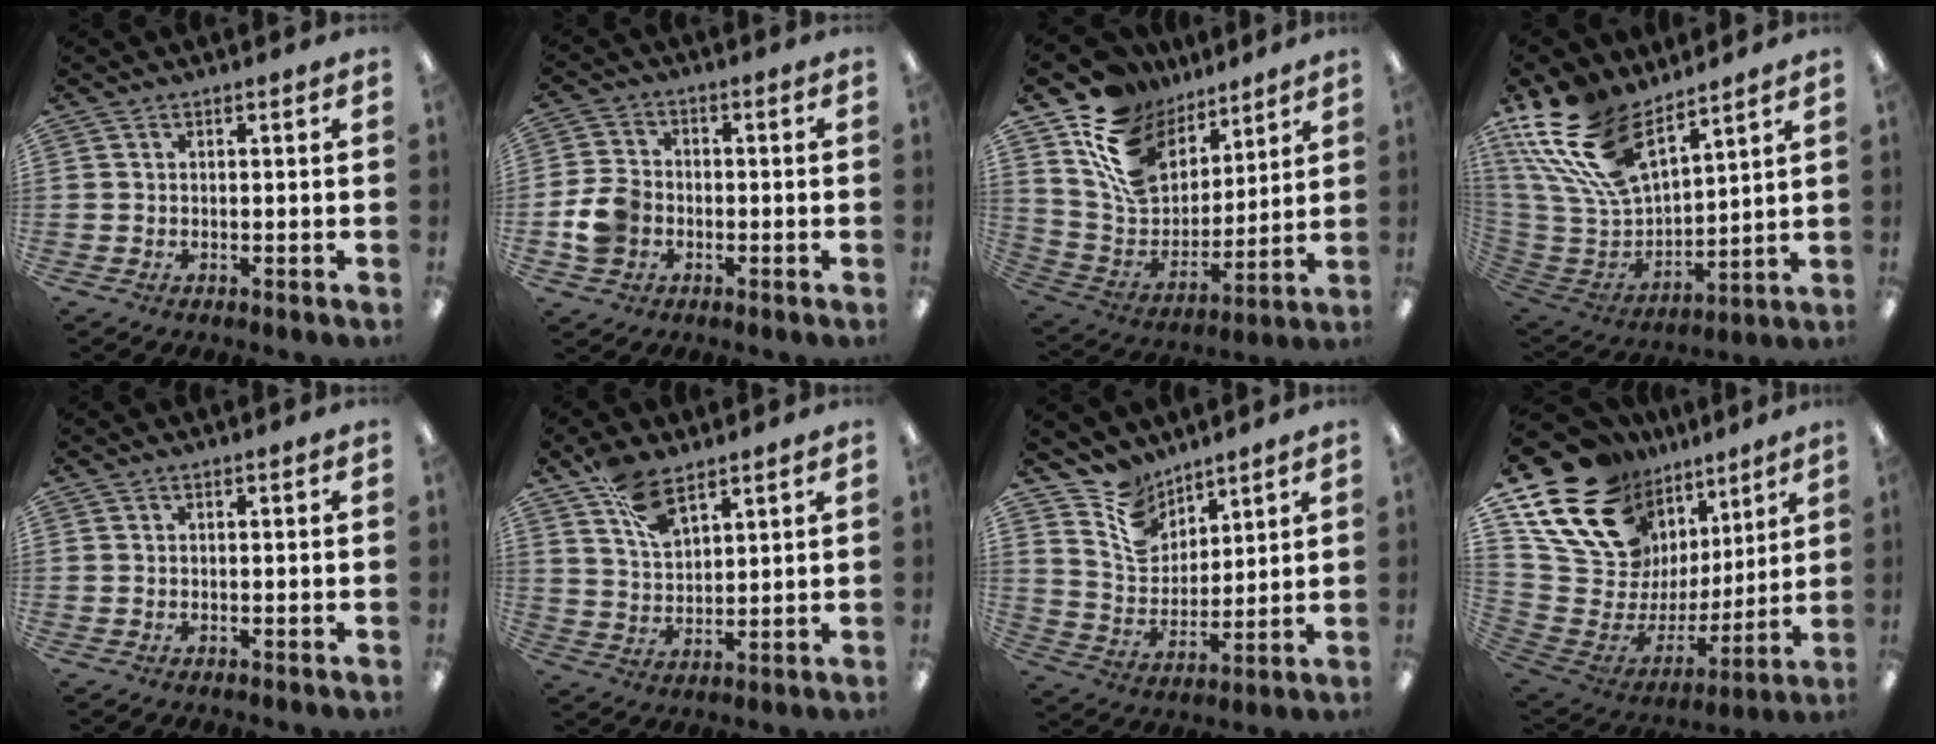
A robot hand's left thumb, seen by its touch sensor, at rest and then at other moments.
{"total": 7.4, "force": [-2.0, 6.0, 3.9], "torque": [-0.076, 0.013, -0.035]}
{"total": 17.0, "force": [9.4, 11.6, 8.1], "torque": [-0.161, -0.044, 0.183]}
{"total": 22.0, "force": [14.3, 10.8, 12.8], "torque": [-0.292, -0.072, 0.263]}
{"total": 0.0}
{"total": 9.4, "force": [6.4, 4.5, 5.2], "torque": [-0.094, -0.027, 0.118]}
{"total": 10.4, "force": [8.3, 6.0, 1.8], "torque": [-0.063, -0.055, 0.166]}
{"total": 21.3, "force": [15.1, 12.2, 8.8], "torque": [-0.189, -0.102, 0.292]}